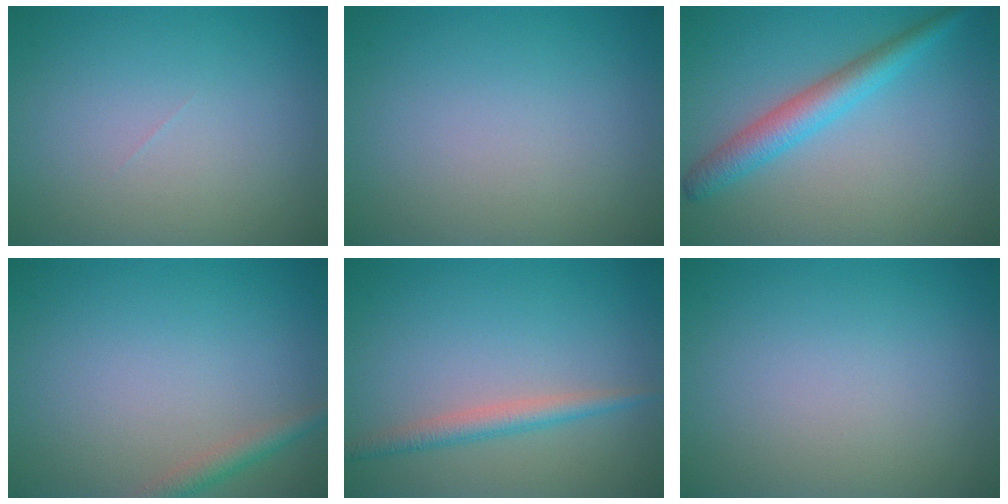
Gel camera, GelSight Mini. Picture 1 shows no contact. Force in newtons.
{"total": 0.0}
{"total": 3.6, "press": 3.6, "slide": 0.0}
{"total": 1.9, "press": 1.9, "slide": 0.0}
{"total": 2.2, "press": 2.2, "slide": 0.0}
{"total": 0.0}